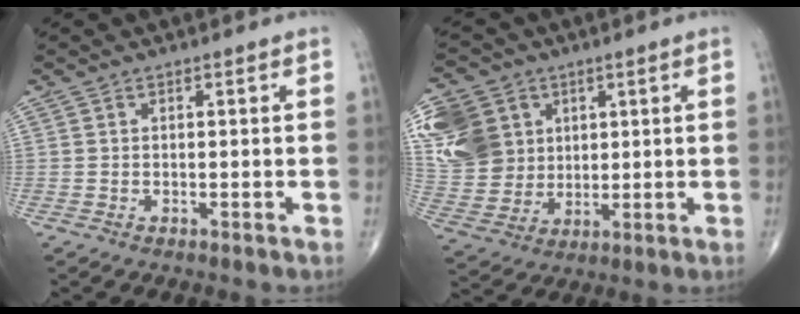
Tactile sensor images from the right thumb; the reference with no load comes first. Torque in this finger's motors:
{"motor_torque": [-0.09, 0.29, 0.46, 0.51, 0.28]}